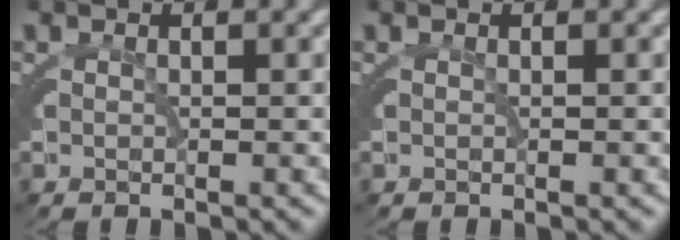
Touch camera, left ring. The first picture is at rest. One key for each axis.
{"total": 0.0}